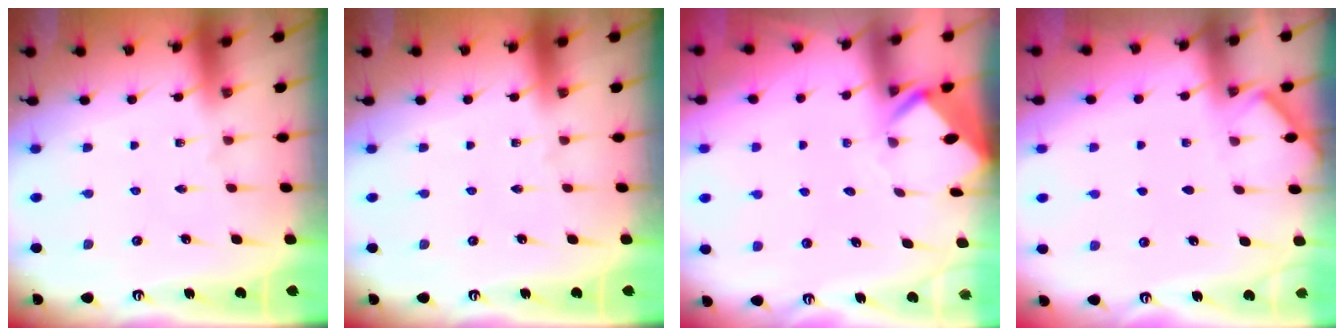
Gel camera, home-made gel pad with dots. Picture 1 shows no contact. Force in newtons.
{"total": 0.0}
{"total": 3.6, "press": 3.6, "slide": 0.3}
{"total": 3.1, "press": 3.1, "slide": 0.4}